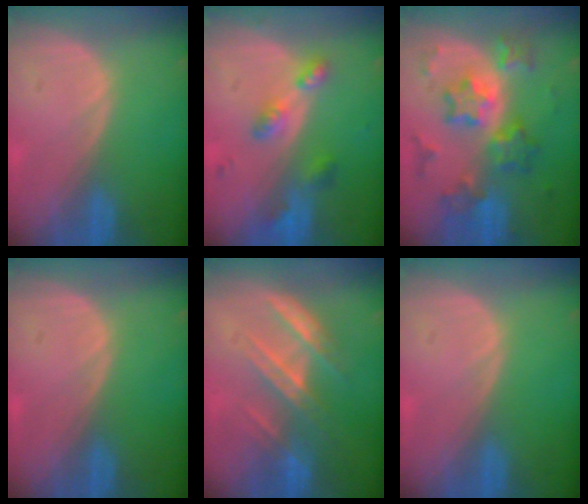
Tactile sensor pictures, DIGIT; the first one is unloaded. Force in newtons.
{"total": 5.2, "press": 4.8, "slide": 1.8}
{"total": 9.4, "press": 9.4, "slide": 0.7}
{"total": 0.0}
{"total": 7.3, "press": 6.6, "slide": 3.2}
{"total": 0.0}